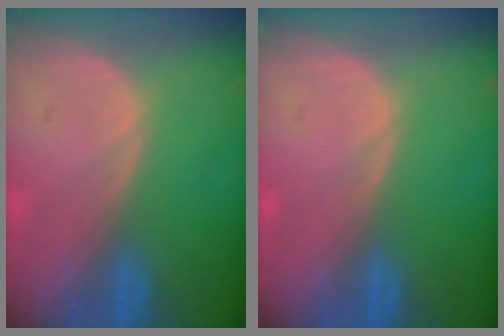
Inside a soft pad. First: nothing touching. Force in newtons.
{"total": 0.0}